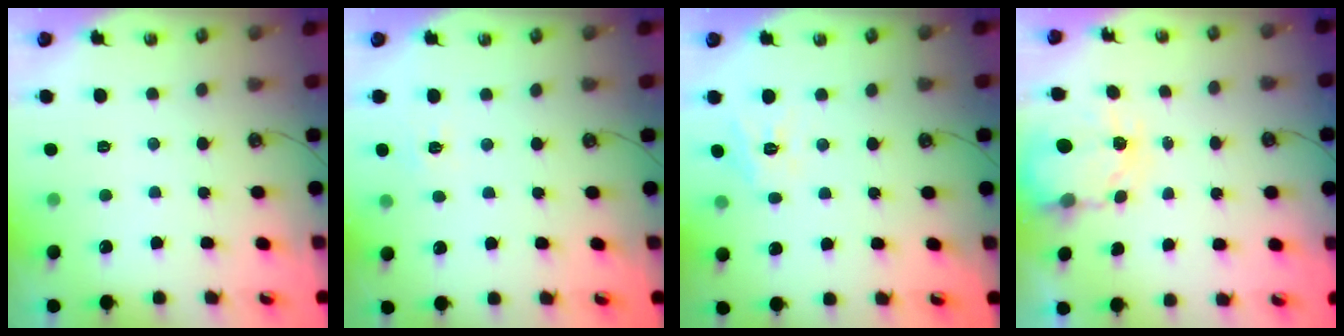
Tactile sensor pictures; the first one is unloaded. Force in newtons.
{"total": 6.1, "press": 6.1, "slide": 0.6}
{"total": 9.5, "press": 9.5, "slide": 0.9}
{"total": 3.9, "press": 3.9, "slide": 0.3}